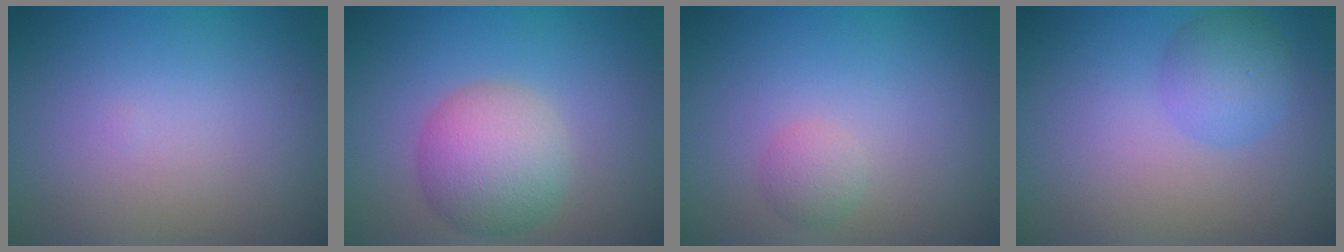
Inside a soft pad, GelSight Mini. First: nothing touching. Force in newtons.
{"total": 5.5, "press": 5.5, "slide": 0.1}
{"total": 1.4, "press": 1.4, "slide": 0.0}
{"total": 2.9, "press": 2.9, "slide": 0.1}